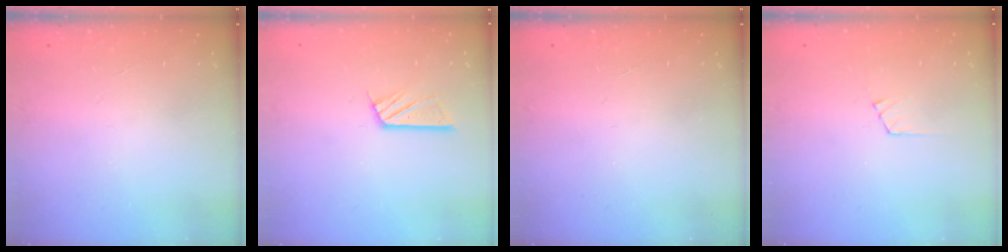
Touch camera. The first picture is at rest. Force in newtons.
{"total": 7.5, "press": 7.5, "slide": 0.7}
{"total": 0.0}
{"total": 3.7, "press": 3.6, "slide": 0.3}